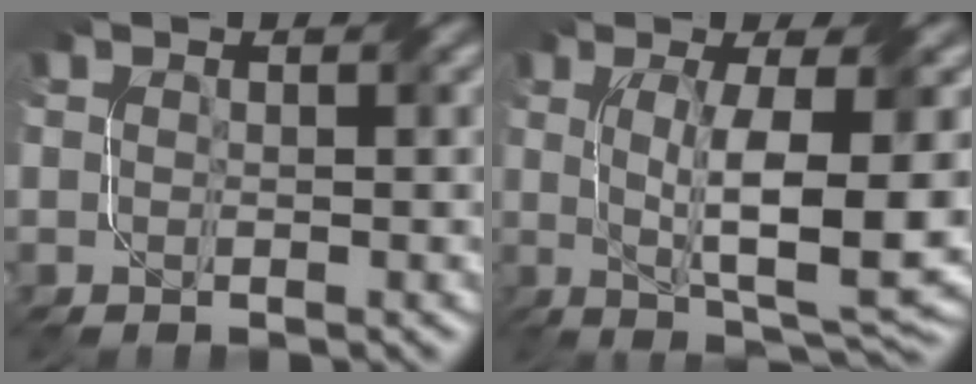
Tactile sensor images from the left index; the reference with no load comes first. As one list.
[{"total": 9.9, "force": [0.1, 2.1, 9.7], "torque": [-0.158, -0.006, 0.009]}]